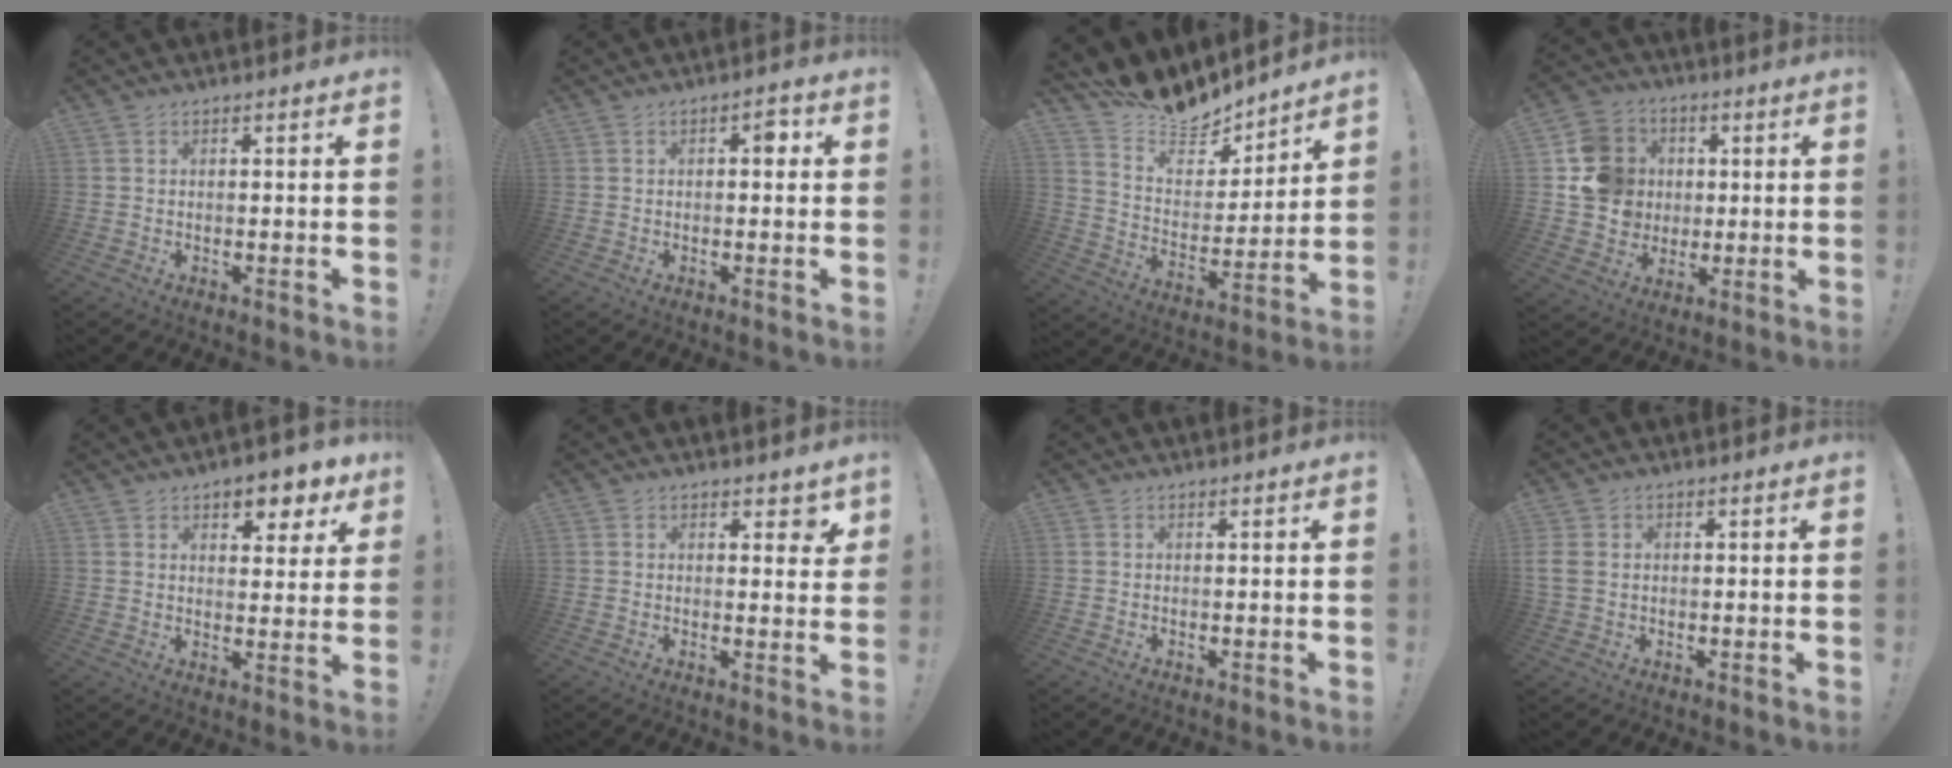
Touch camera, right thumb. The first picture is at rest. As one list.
[{"total": 3.0, "force": [0.0, 1.8, 2.4], "torque": [-0.026, 0.004, -0.008]}, {"total": 11.3, "force": [10.7, 3.4, 1.4], "torque": [-0.046, -0.101, 0.193]}, {"total": 14.4, "force": [1.5, 13.3, 5.3], "torque": [-0.075, 0.009, 0.040]}, {"total": 6.7, "force": [4.7, 3.9, 2.7], "torque": [-0.019, -0.039, 0.083]}, {"total": 2.9, "force": [2.0, 1.8, 0.9], "torque": [0.000, -0.010, 0.034]}, {"total": 0.0}, {"total": 3.8, "force": [0.5, 2.9, 2.4], "torque": [-0.046, 0.004, 0.013]}]